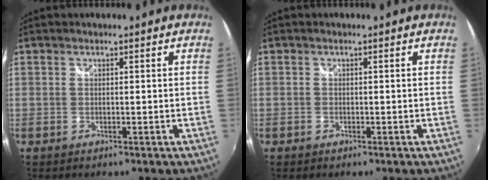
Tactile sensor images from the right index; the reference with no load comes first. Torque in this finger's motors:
{"motor_torque": [0.16, -0.04, 0.09, 0.00]}